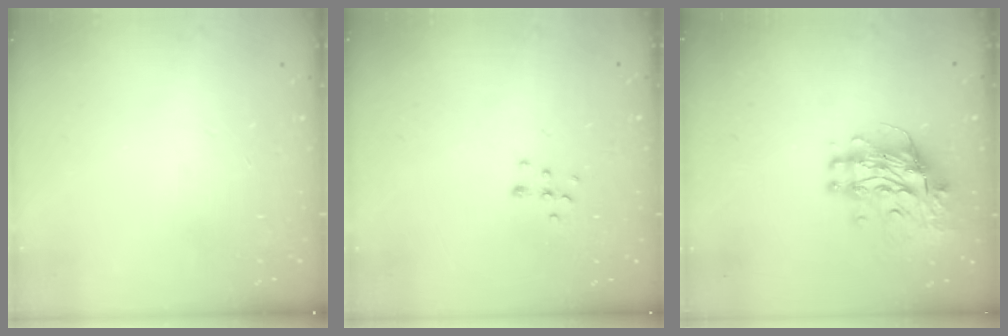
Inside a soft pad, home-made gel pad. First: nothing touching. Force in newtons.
{"total": 5.8, "press": 5.8, "slide": 0.3}
{"total": 12.0, "press": 11.9, "slide": 1.1}